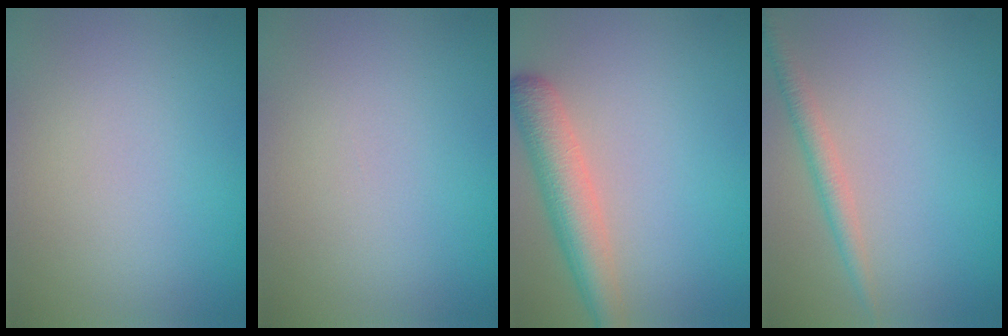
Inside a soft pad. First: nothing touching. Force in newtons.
{"total": 0.0}
{"total": 4.4, "press": 4.3, "slide": 0.2}
{"total": 1.9, "press": 1.9, "slide": 0.0}